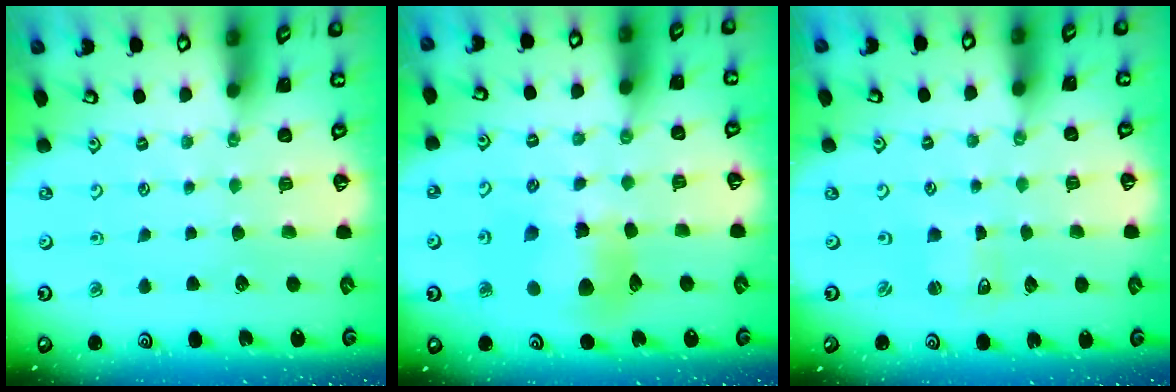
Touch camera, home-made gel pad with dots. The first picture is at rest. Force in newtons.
{"total": 11.2, "press": 11.2, "slide": 1.4}
{"total": 0.7, "press": 0.7, "slide": 0.1}